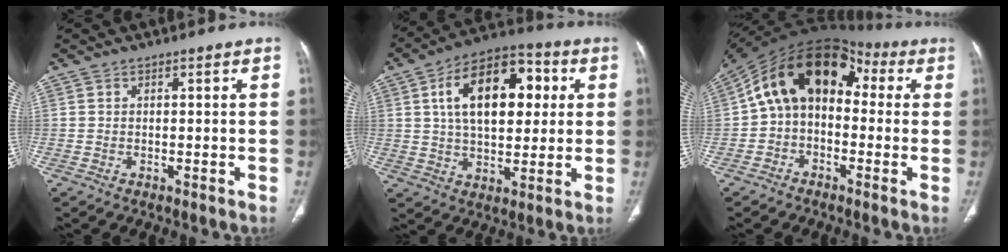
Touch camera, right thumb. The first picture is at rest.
{"total": 18.5, "force": [4.5, 10.5, 14.6], "torque": [-0.202, 0.013, 0.070]}
{"total": 15.3, "force": [1.2, 10.7, 10.9], "torque": [-0.152, 0.055, 0.000]}